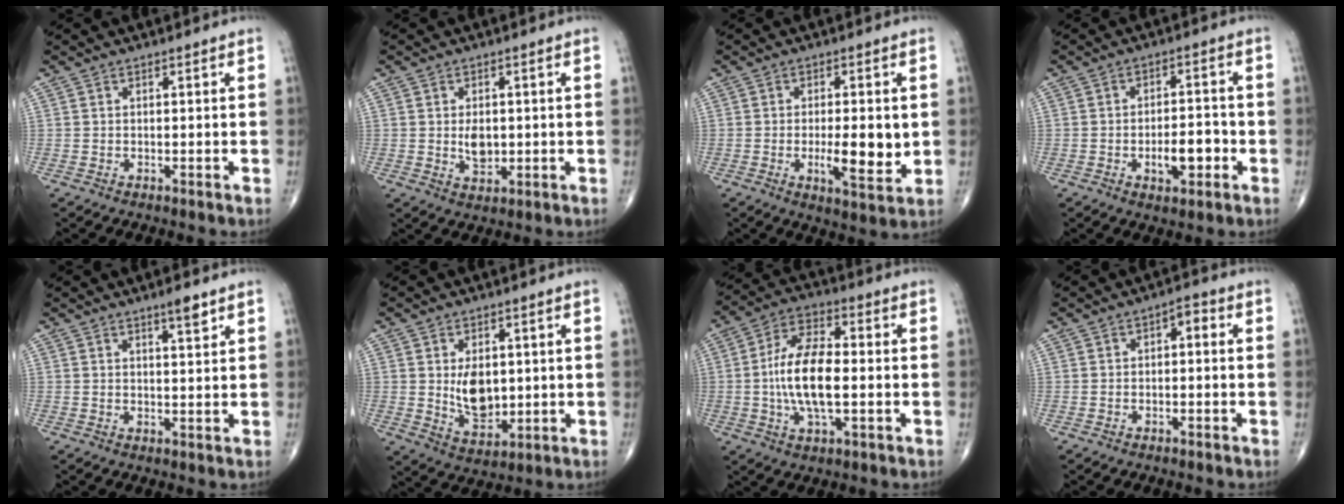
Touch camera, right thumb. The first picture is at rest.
{"total": 4.2, "force": [0.1, 2.7, 3.2], "torque": [-0.041, -0.005, 0.007]}
{"total": 8.6, "force": [-0.6, 2.8, 8.1], "torque": [-0.119, -0.015, -0.006]}
{"total": 6.9, "force": [-2.2, 3.3, 5.6], "torque": [-0.075, 0.016, -0.031]}
{"total": 3.1, "force": [2.1, 0.5, 2.3], "torque": [-0.029, -0.014, 0.033]}
{"total": 8.3, "force": [0.8, 5.3, 6.3], "torque": [-0.080, -0.017, 0.028]}
{"total": 13.4, "force": [-1.0, 6.0, 11.9], "torque": [-0.228, 0.014, -0.024]}
{"total": 2.3, "force": [0.0, 1.3, 1.9], "torque": [-0.011, 0.018, -0.009]}